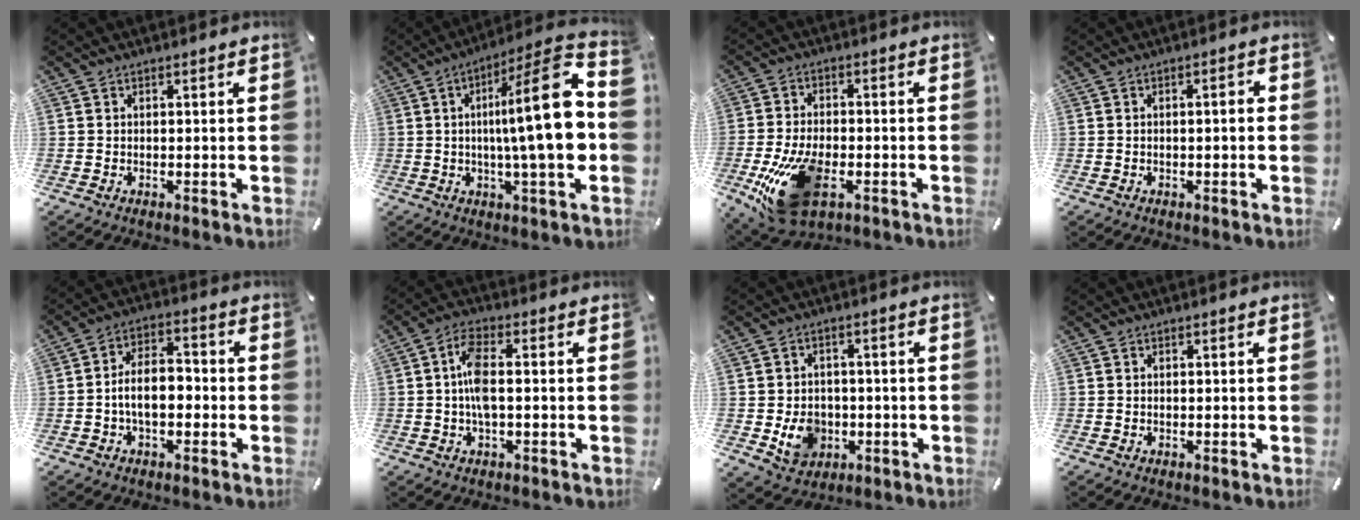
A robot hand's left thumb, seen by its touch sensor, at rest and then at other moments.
{"total": 20.5, "force": [0.2, 2.9, 20.2], "torque": [-0.298, -0.005, -0.013]}
{"total": 16.6, "force": [-5.7, 9.1, 12.7], "torque": [-0.251, 0.008, -0.088]}
{"total": 2.0, "force": [-0.2, 0.5, 1.9], "torque": [-0.034, 0.005, -0.006]}
{"total": 8.8, "force": [-2.3, 5.2, 6.7], "torque": [-0.114, 0.018, -0.042]}
{"total": 6.9, "force": [-0.4, 2.7, 6.4], "torque": [-0.135, 0.002, -0.011]}
{"total": 8.0, "force": [-1.7, 6.9, 3.6], "torque": [-0.068, 0.012, -0.026]}
{"total": 0.0}